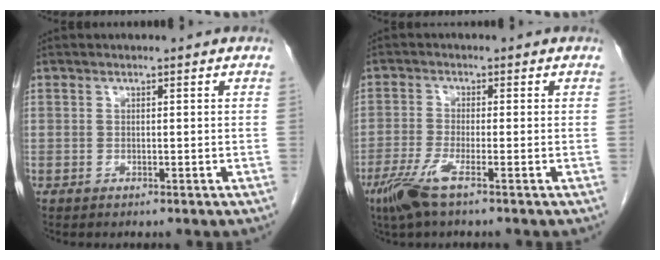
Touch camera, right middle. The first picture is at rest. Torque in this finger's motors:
{"motor_torque": [1.20, -0.68, 0.36, 0.11]}